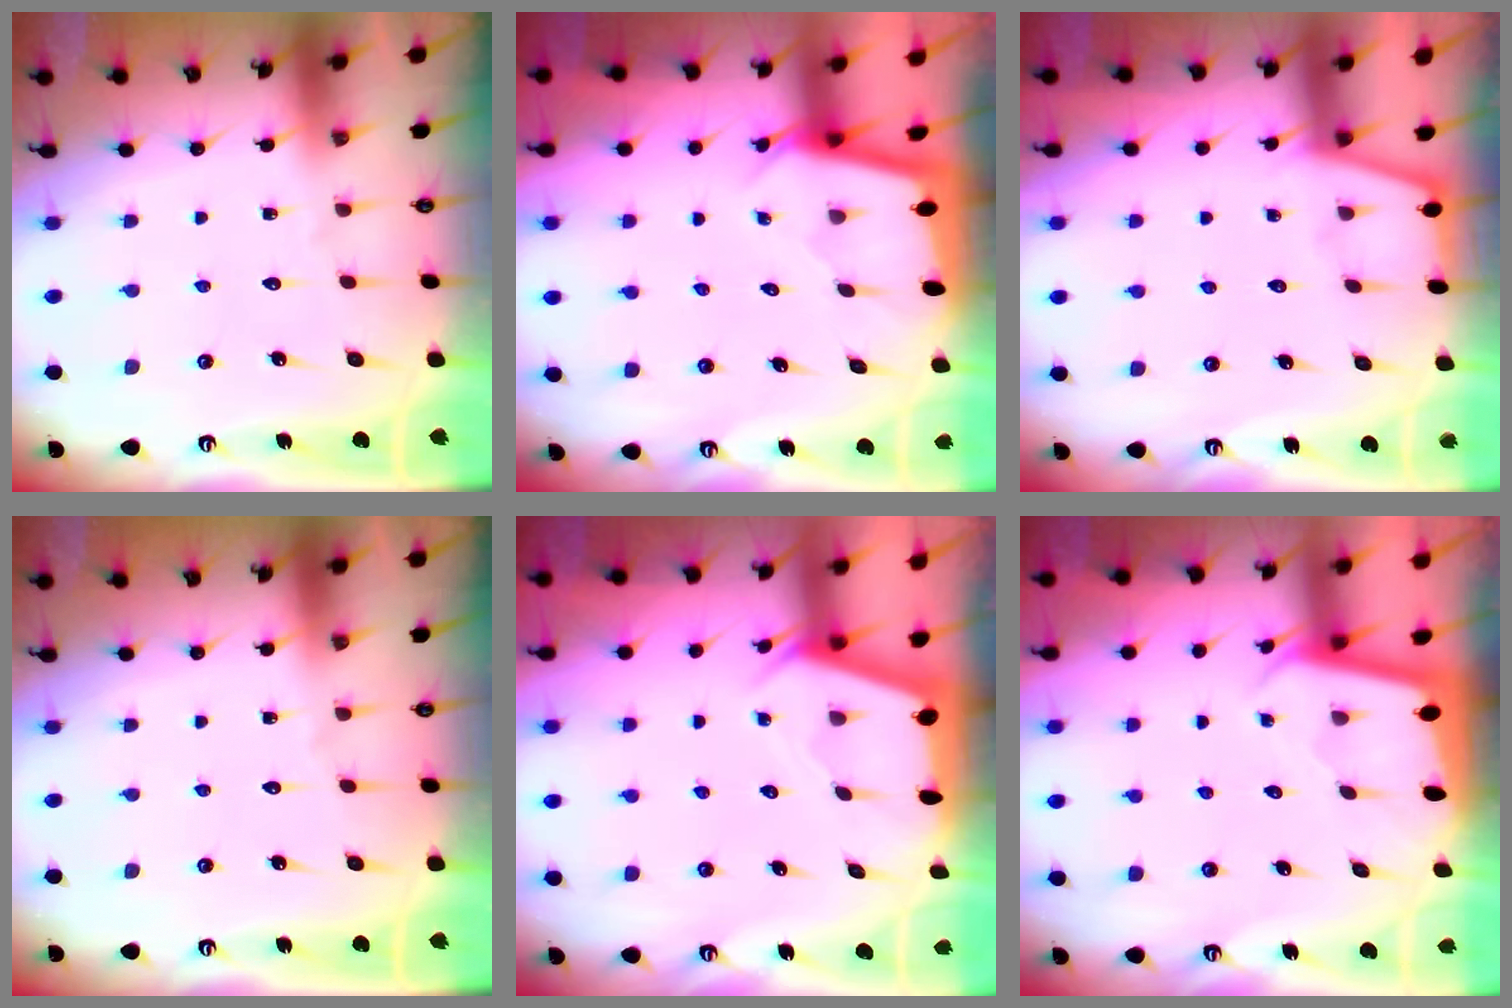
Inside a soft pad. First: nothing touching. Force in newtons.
{"total": 2.1, "press": 2.1, "slide": 0.1}
{"total": 1.9, "press": 1.9, "slide": 0.2}
{"total": 0.0}
{"total": 2.4, "press": 2.4, "slide": 0.3}
{"total": 1.9, "press": 1.9, "slide": 0.1}